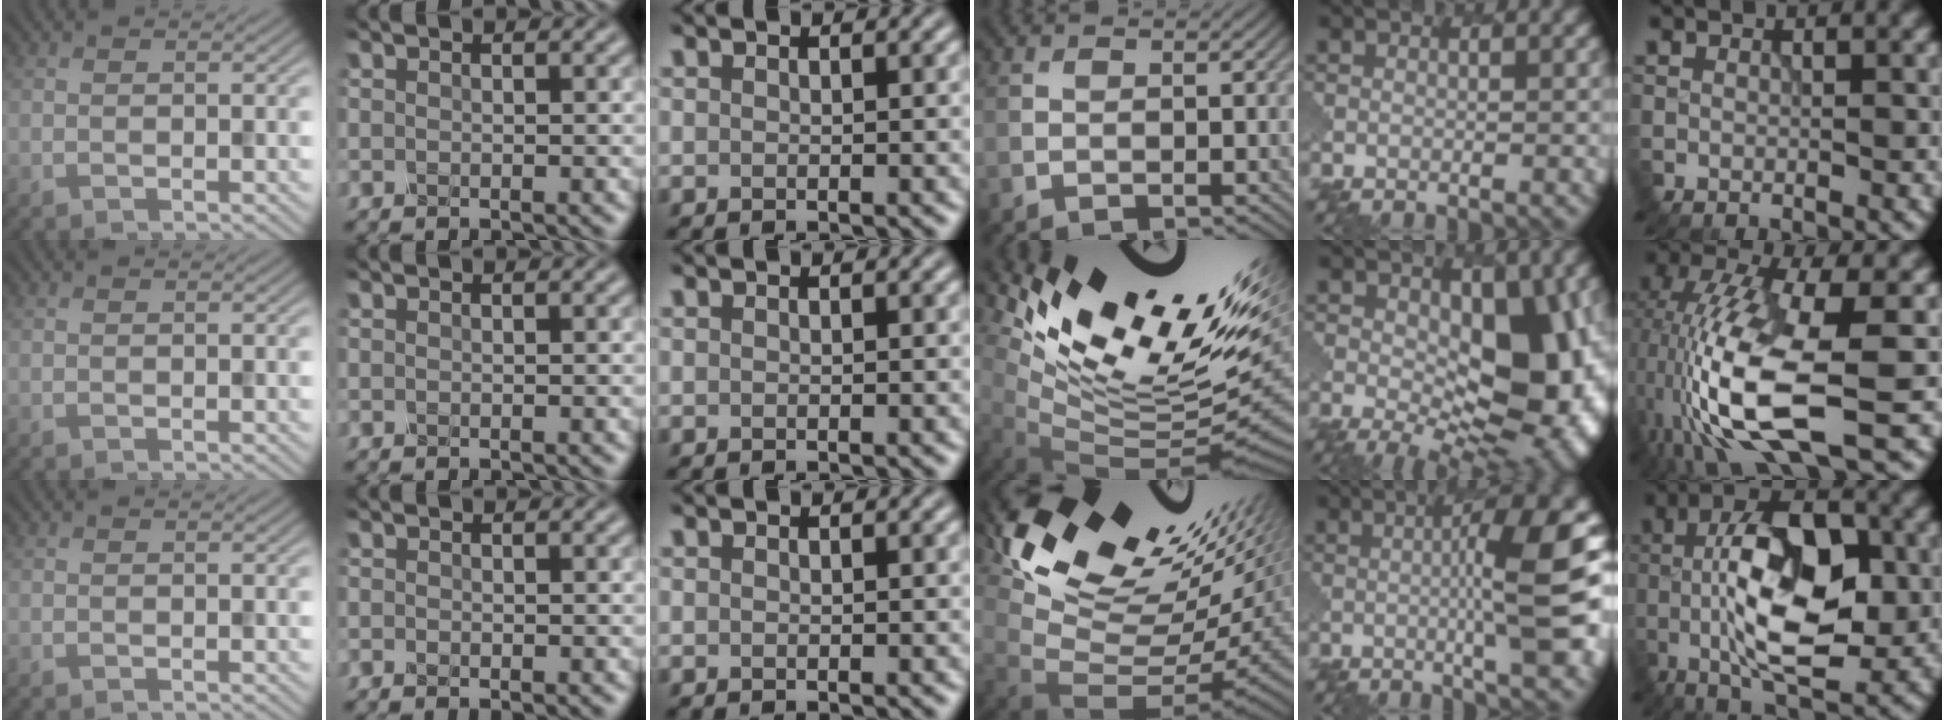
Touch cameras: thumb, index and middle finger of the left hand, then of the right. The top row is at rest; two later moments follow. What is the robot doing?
{"motion": "dispense", "object": "glue stick"}